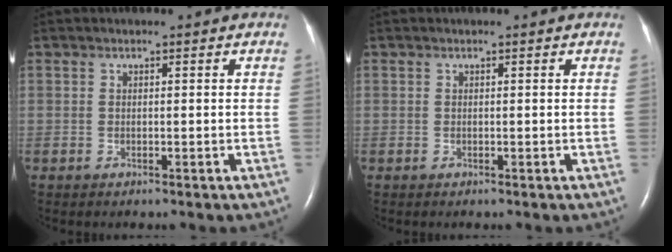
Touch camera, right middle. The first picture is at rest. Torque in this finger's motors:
{"motor_torque": [0.00, 0.00, 0.00, 0.00]}